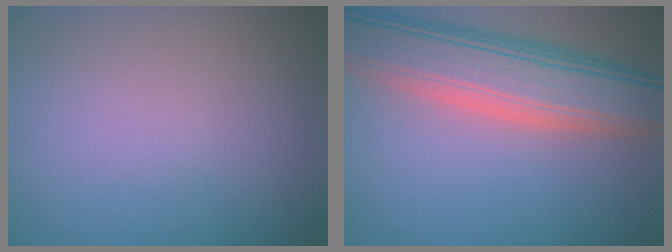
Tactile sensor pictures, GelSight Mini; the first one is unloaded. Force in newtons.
{"total": 9.3, "press": 9.3, "slide": 0.7}